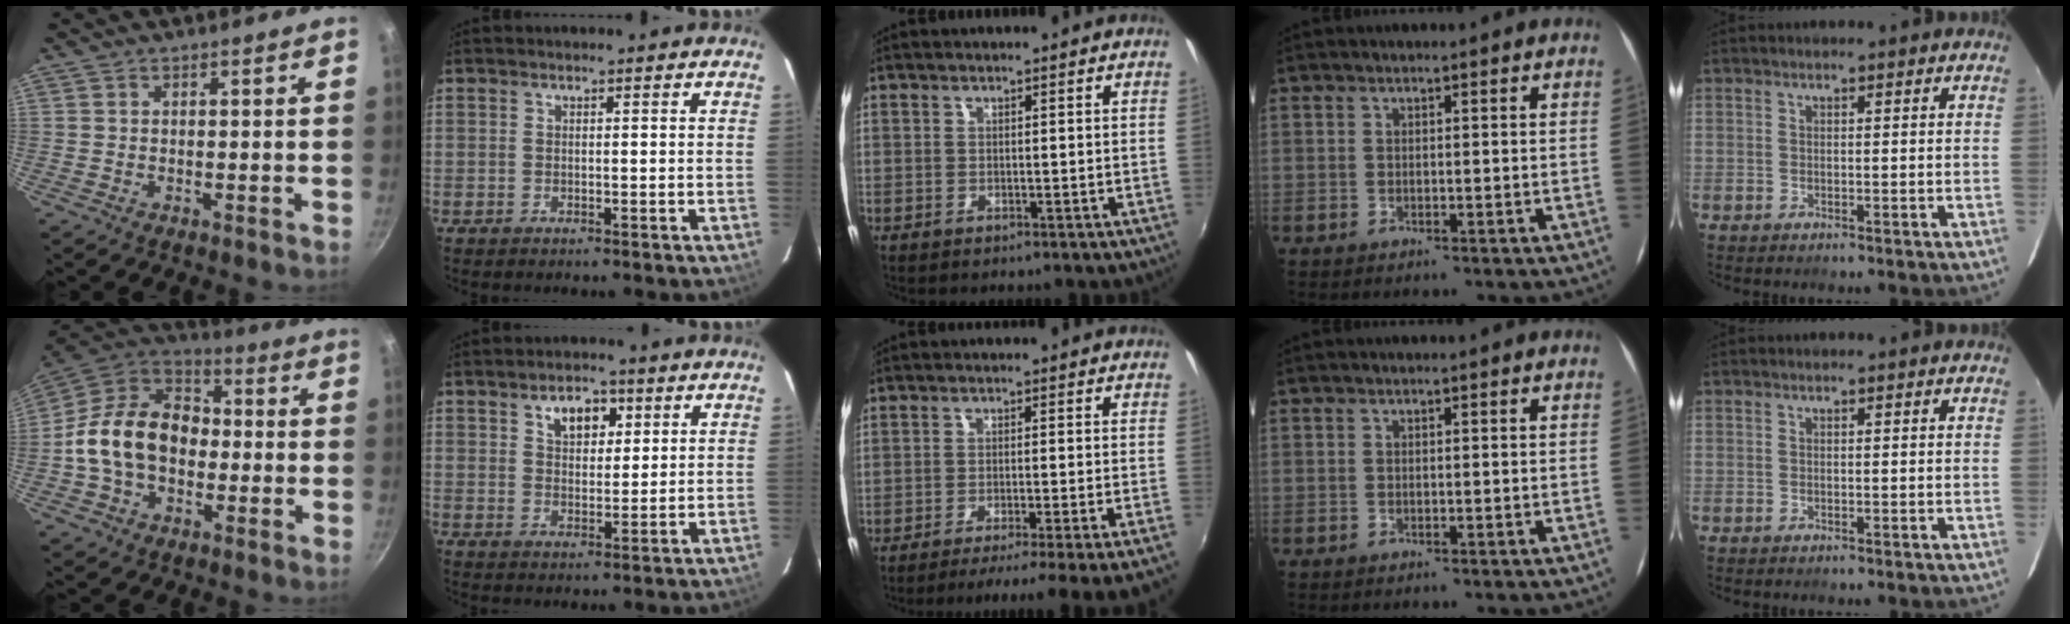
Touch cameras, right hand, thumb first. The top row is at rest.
{"thumb": {"total": 17.4, "force": [-1.7, 12.6, 11.9], "torque": [-0.171, 0.042, -0.046]}, "index": {"total": 6.1, "force": [3.0, 3.6, 3.9], "torque": [-0.060, 0.012, 0.052]}, "middle": {"total": 14.0, "force": [-12.3, -4.1, 5.1], "torque": [-0.078, -0.024, -0.173]}}